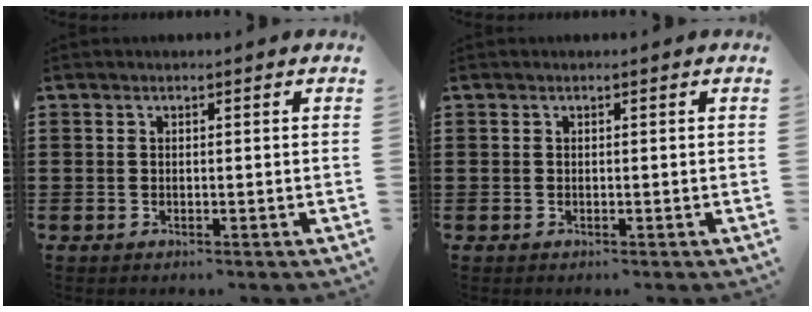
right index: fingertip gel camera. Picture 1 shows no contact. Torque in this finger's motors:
{"motor_torque": [0.00, 0.00, 0.00, 0.00]}